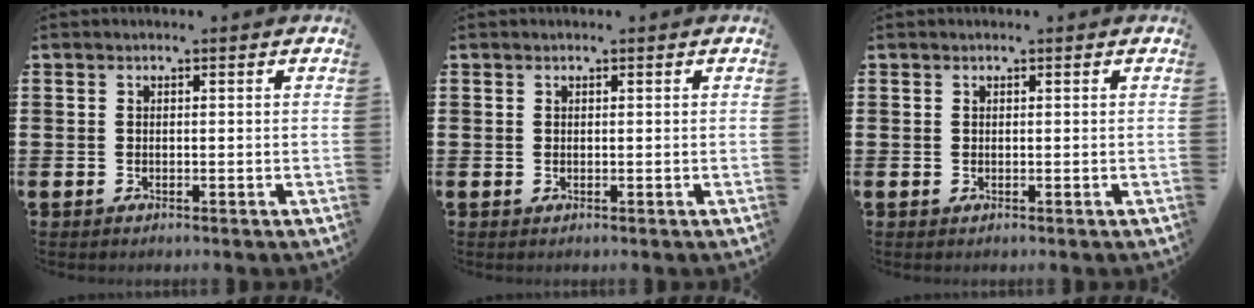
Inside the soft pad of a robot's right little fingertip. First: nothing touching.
{"total": 0.0}
{"total": 0.0}